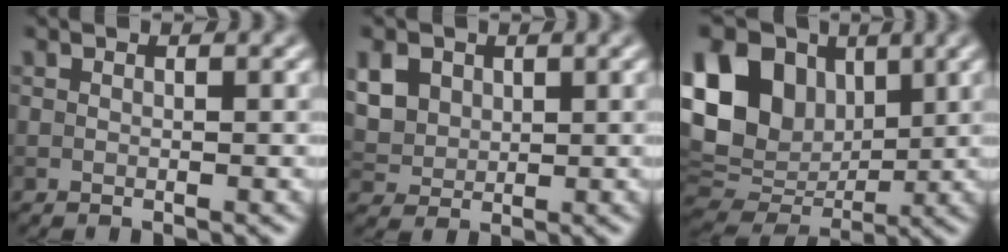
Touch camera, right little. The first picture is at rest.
{"total": 5.8, "force": [2.1, 4.5, 2.9], "torque": [-0.094, 0.019, 0.043]}
{"total": 13.8, "force": [3.6, 10.3, 8.5], "torque": [-0.185, 0.022, 0.068]}